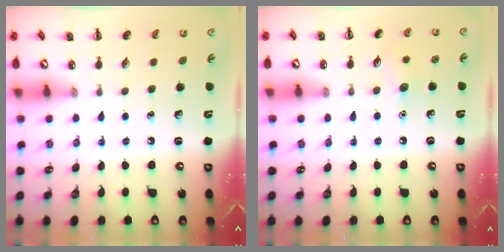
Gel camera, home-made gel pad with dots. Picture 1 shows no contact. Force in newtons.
{"total": 7.3, "press": 7.0, "slide": 2.0}